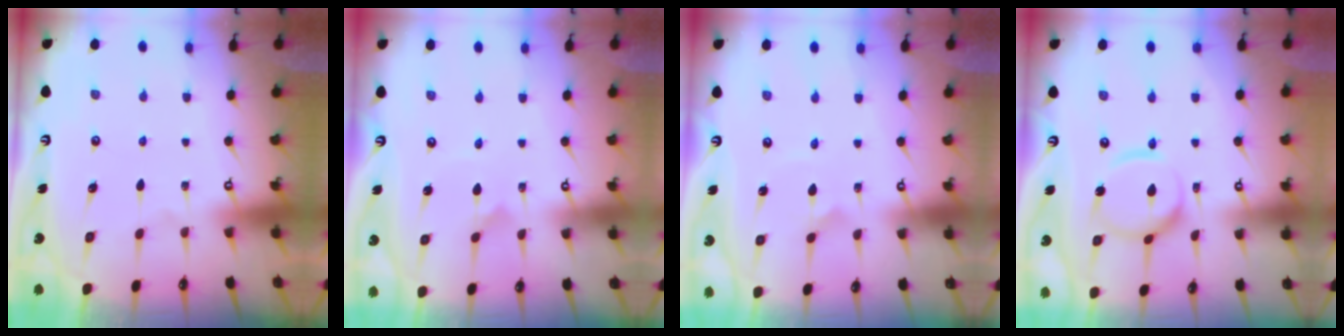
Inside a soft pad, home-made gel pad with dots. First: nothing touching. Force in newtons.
{"total": 2.0, "press": 2.0, "slide": 0.2}
{"total": 1.5, "press": 1.5, "slide": 0.0}
{"total": 11.8, "press": 11.7, "slide": 1.2}